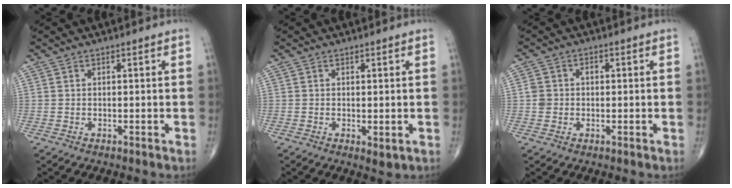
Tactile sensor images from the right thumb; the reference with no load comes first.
{"total": 1.7, "force": [-0.3, 0.8, 1.5], "torque": [-0.023, -0.006, 0.001]}
{"total": 2.9, "force": [-0.1, 2.7, 1.2], "torque": [-0.013, 0.012, -0.002]}